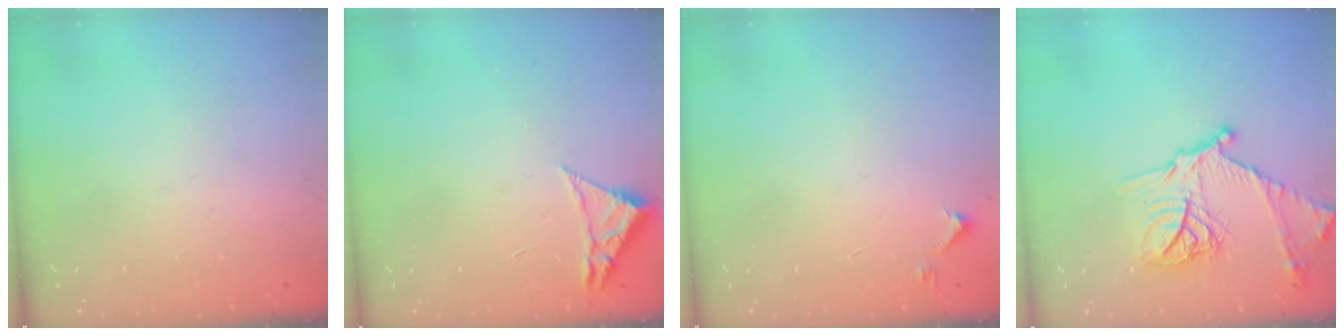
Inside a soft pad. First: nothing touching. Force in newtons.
{"total": 2.3, "press": 2.3, "slide": 0.4}
{"total": 3.8, "press": 3.7, "slide": 0.6}
{"total": 18.3, "press": 18.2, "slide": 1.7}